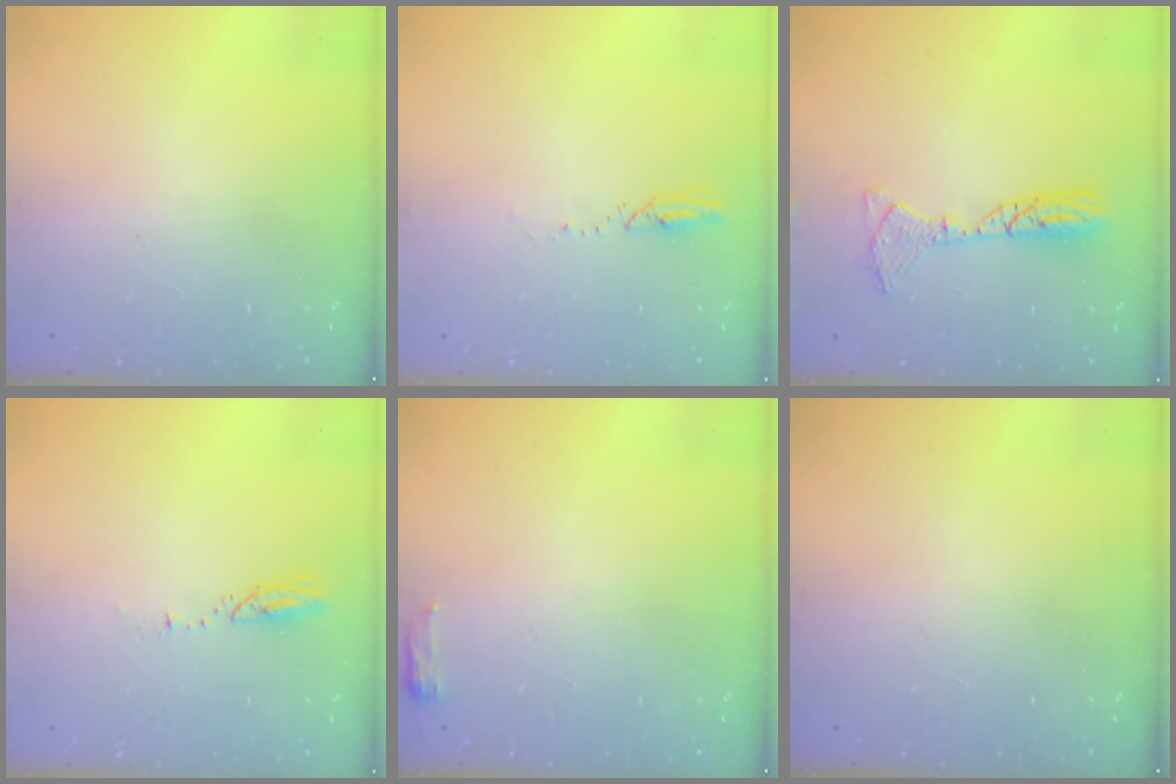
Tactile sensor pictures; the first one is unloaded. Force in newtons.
{"total": 2.4, "press": 2.4, "slide": 0.3}
{"total": 10.6, "press": 10.4, "slide": 2.2}
{"total": 3.1, "press": 3.1, "slide": 0.2}
{"total": 3.3, "press": 3.2, "slide": 1.0}
{"total": 0.0}